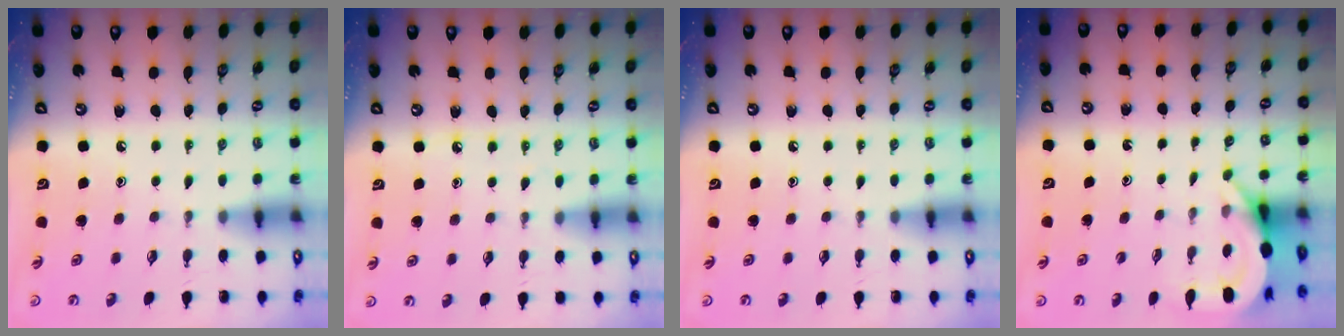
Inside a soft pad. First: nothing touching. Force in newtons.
{"total": 5.9, "press": 5.9, "slide": 0.8}
{"total": 0.0}
{"total": 4.7, "press": 4.7, "slide": 0.2}